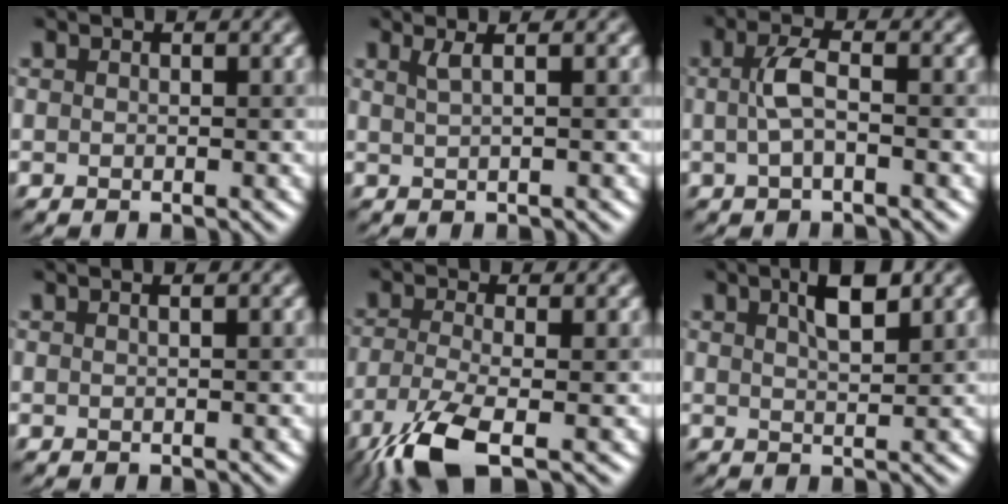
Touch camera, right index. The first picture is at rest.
{"total": 1.6, "force": [0.8, 0.7, 1.3], "torque": [-0.013, 0.012, 0.012]}
{"total": 2.4, "force": [-0.1, 0.6, 2.3], "torque": [-0.050, 0.010, -0.002]}
{"total": 0.9, "force": [0.4, 0.4, 0.8], "torque": [-0.003, 0.004, -0.003]}
{"total": 6.2, "force": [-3.6, 1.7, 4.7], "torque": [-0.102, -0.004, -0.073]}
{"total": 3.2, "force": [1.8, 0.8, 2.6], "torque": [-0.035, 0.012, 0.032]}